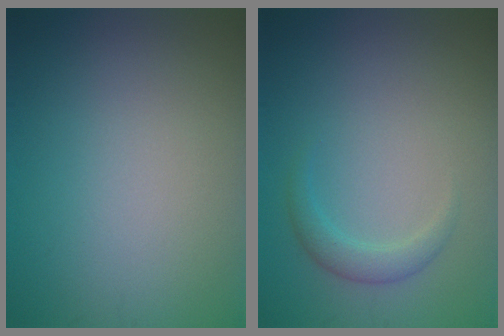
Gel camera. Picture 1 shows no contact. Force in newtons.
{"total": 1.8, "press": 1.8, "slide": 0.1}